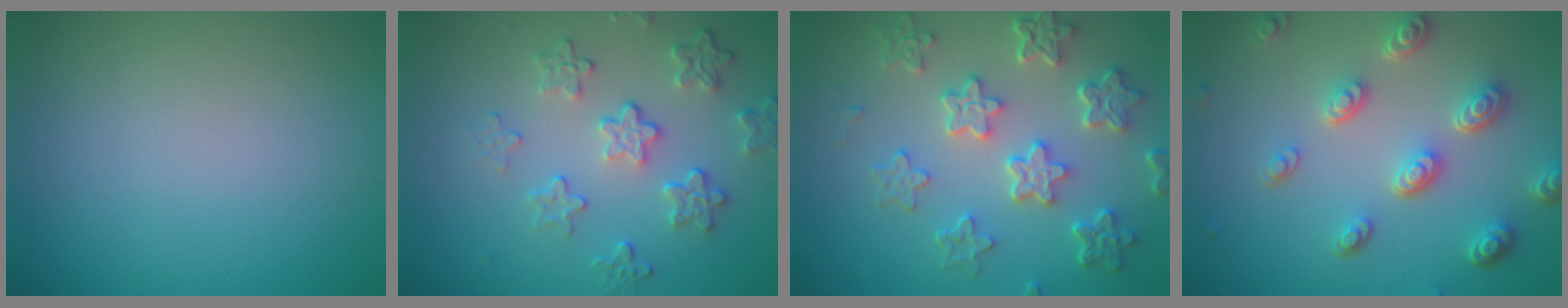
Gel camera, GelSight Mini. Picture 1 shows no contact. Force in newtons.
{"total": 4.1, "press": 3.2, "slide": 2.6}
{"total": 6.0, "press": 4.6, "slide": 3.9}
{"total": 5.0, "press": 3.7, "slide": 3.3}